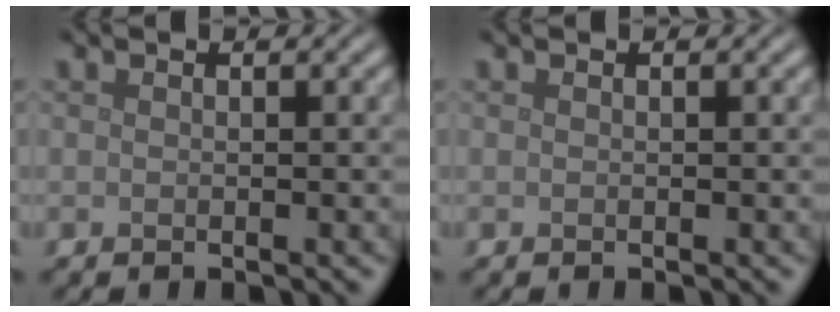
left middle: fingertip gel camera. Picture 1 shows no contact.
{"total": 0.0}